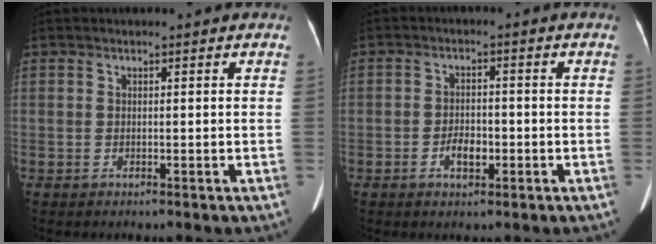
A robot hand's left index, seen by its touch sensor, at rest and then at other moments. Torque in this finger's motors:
{"motor_torque": [0.25, 0.21, 0.00, 0.00]}